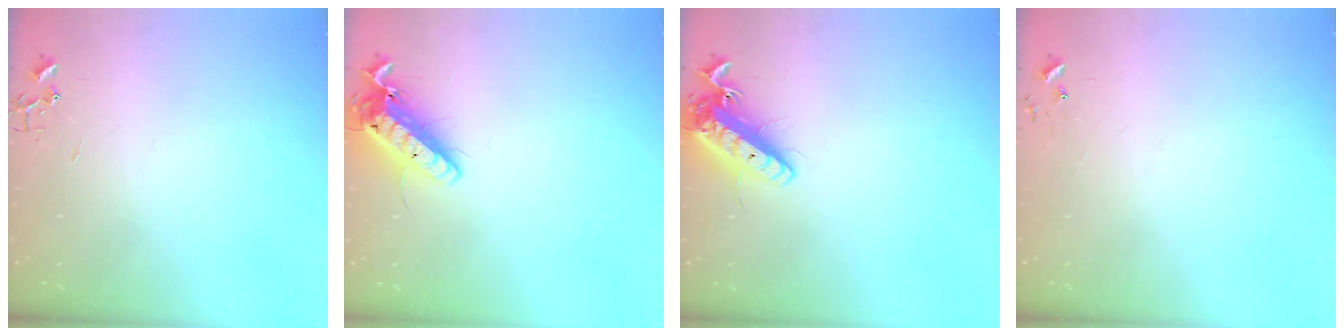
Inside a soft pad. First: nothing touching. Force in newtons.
{"total": 15.6, "press": 15.4, "slide": 2.8}
{"total": 14.1, "press": 13.9, "slide": 2.4}
{"total": 4.7, "press": 4.7, "slide": 0.4}